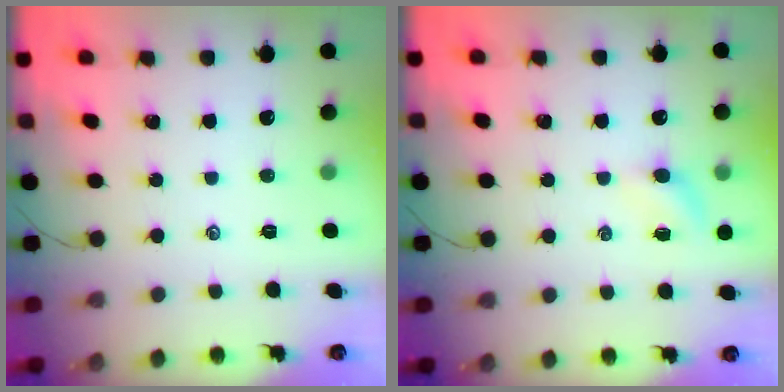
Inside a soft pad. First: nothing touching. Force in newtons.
{"total": 5.3, "press": 5.1, "slide": 1.3}